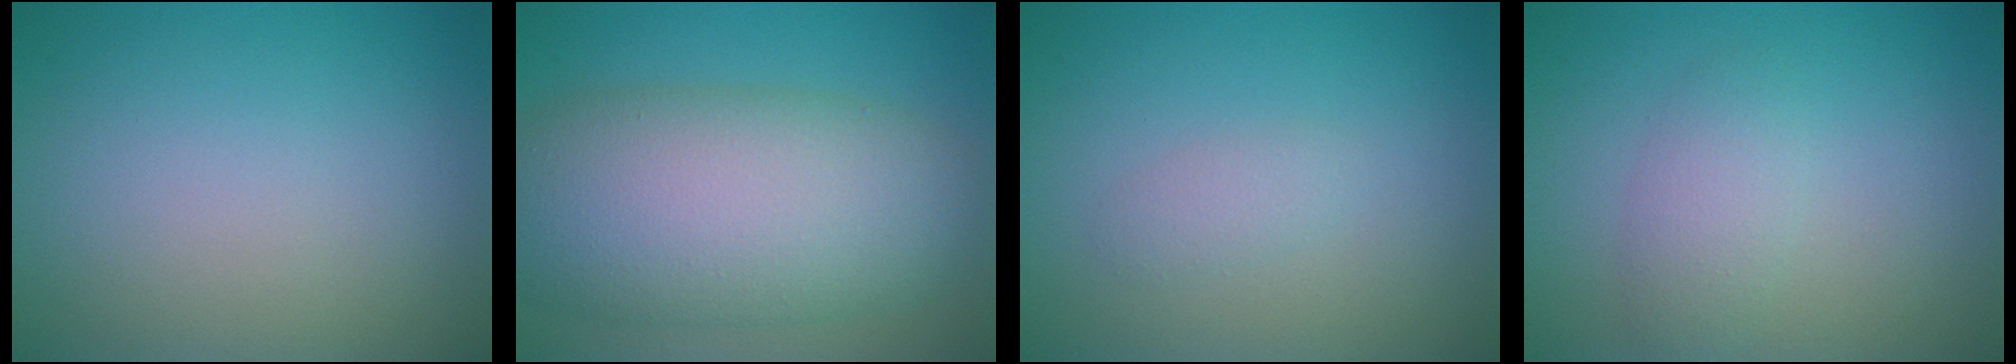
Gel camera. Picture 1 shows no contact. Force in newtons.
{"total": 11.4, "press": 11.4, "slide": 0.5}
{"total": 1.2, "press": 1.2, "slide": 0.0}
{"total": 2.2, "press": 2.2, "slide": 0.1}